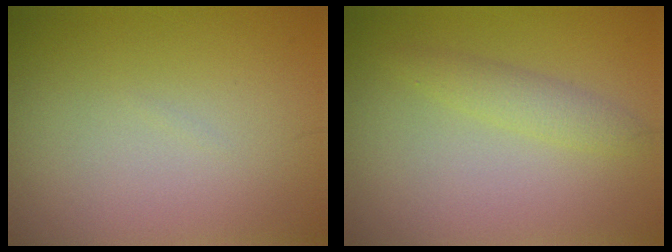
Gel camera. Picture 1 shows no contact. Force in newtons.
{"total": 2.0, "press": 2.0, "slide": 0.1}